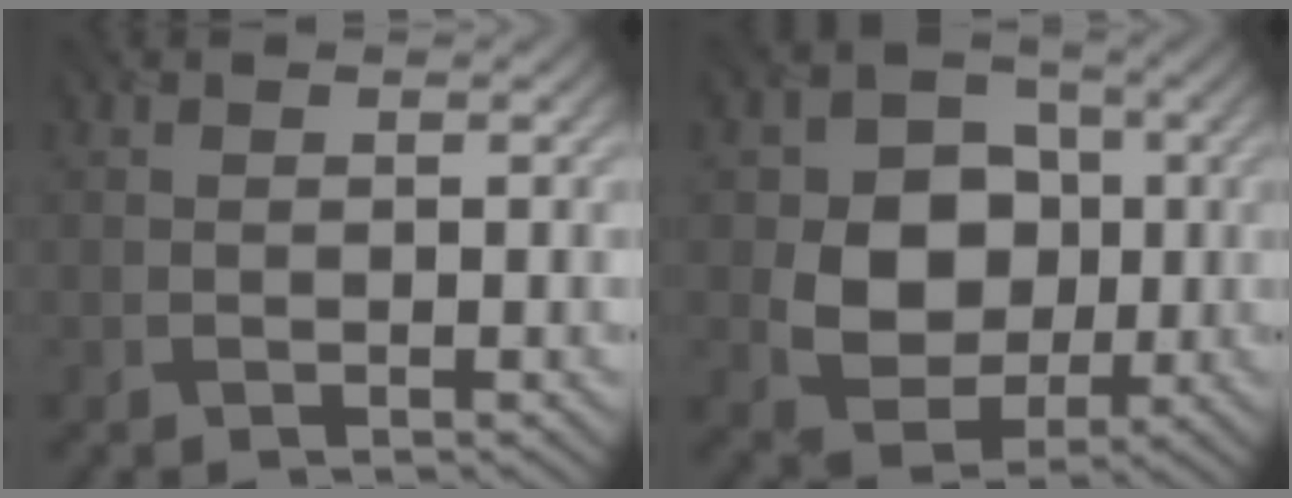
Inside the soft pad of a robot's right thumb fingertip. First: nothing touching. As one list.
[{"total": 9.8, "force": [-0.2, 8.1, 5.5], "torque": [-0.106, -0.004, -0.019]}]